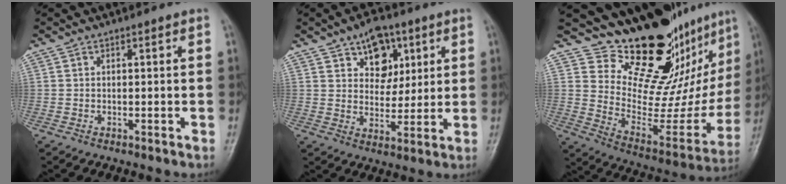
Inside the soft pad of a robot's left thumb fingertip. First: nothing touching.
{"total": 9.2, "force": [4.4, 6.1, 5.3], "torque": [-0.040, -0.018, 0.067]}
{"total": 22.4, "force": [17.3, 8.4, 11.5], "torque": [-0.104, -0.134, 0.265]}